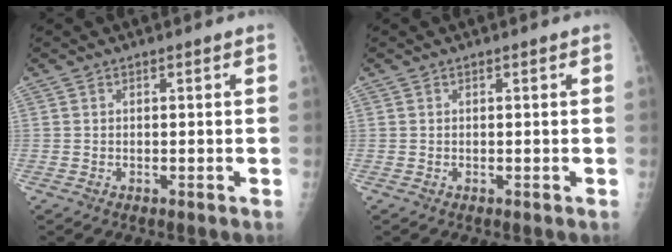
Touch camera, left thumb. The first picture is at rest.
{"total": 0.0}